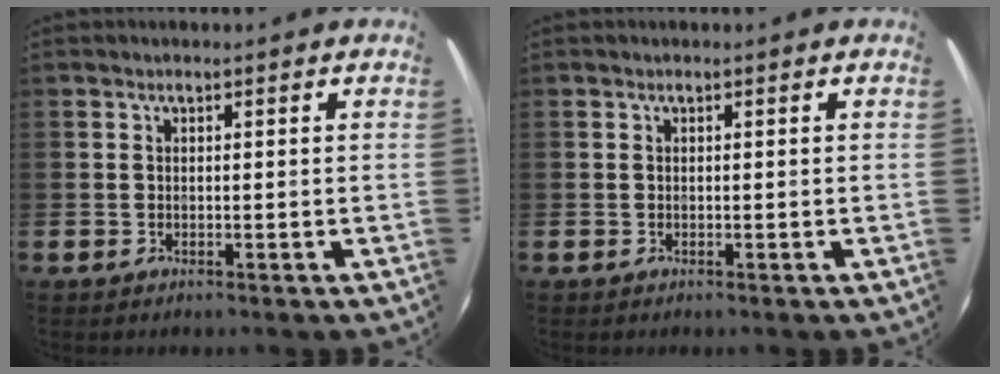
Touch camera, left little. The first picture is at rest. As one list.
[{"total": 0.0}]